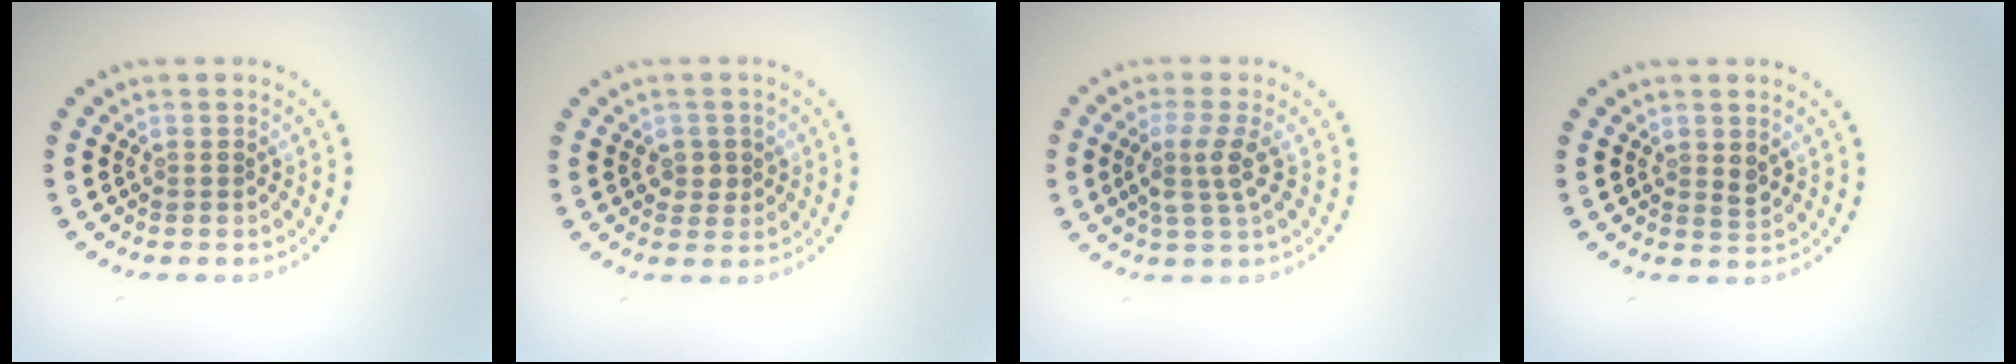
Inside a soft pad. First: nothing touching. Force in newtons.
{"total": 1.5, "press": 1.4, "slide": 0.4}
{"total": 2.7, "press": 2.2, "slide": 1.6}
{"total": 1.0, "press": 0.9, "slide": 0.4}